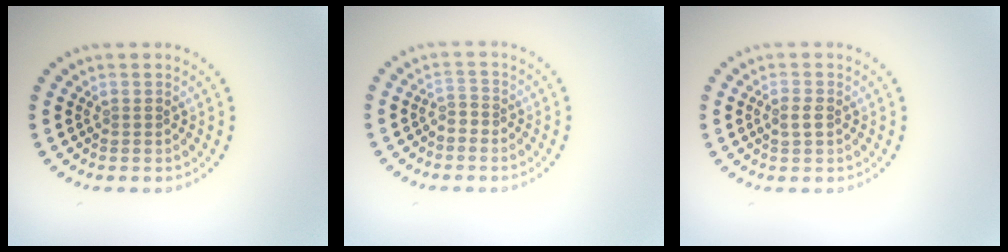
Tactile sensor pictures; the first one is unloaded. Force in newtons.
{"total": 0.9, "press": 0.6, "slide": 0.6}
{"total": 1.3, "press": 1.3, "slide": 0.1}